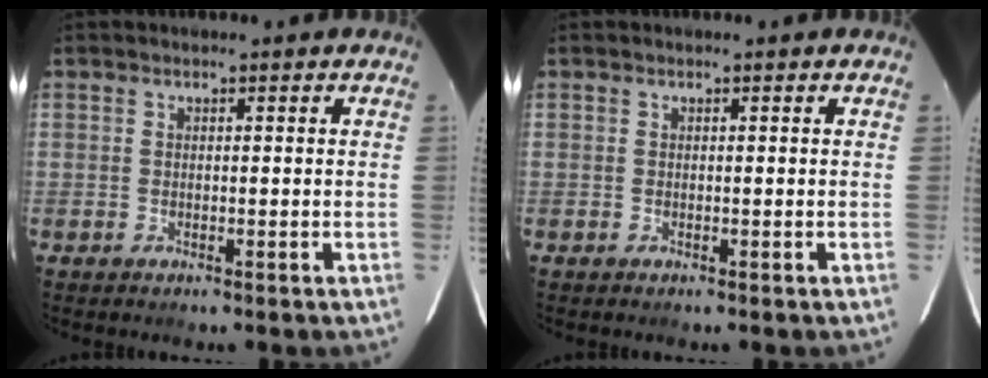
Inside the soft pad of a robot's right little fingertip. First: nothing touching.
{"total": 0.0}